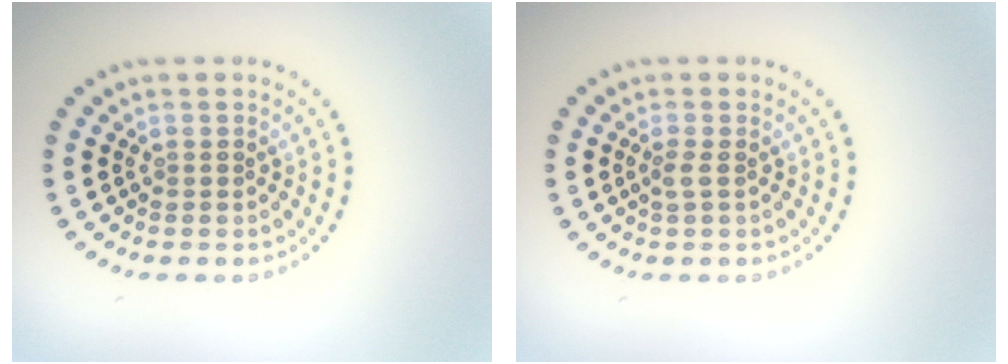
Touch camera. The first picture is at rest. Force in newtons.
{"total": 0.9, "press": 0.7, "slide": 0.6}